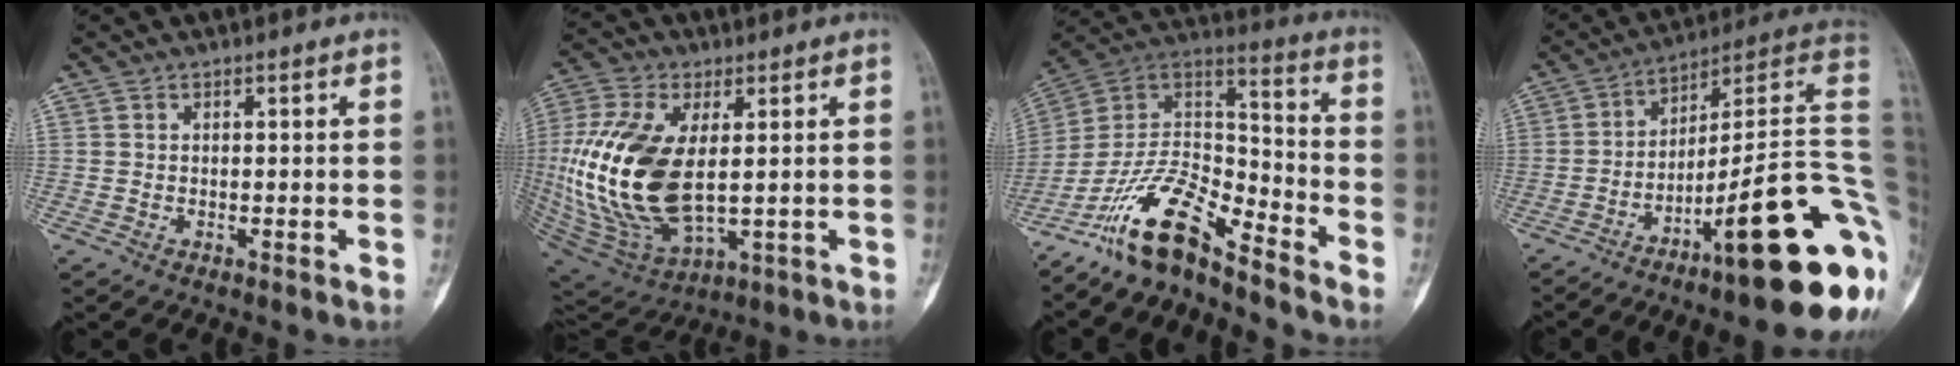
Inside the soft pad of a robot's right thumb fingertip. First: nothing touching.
{"total": 22.3, "force": [0.6, 11.6, 19.0], "torque": [-0.407, -0.021, 0.028]}
{"total": 15.0, "force": [-11.6, 4.3, 8.4], "torque": [-0.147, 0.099, -0.224]}
{"total": 25.4, "force": [-8.8, 4.4, 23.4], "torque": [-0.243, 0.073, -0.127]}